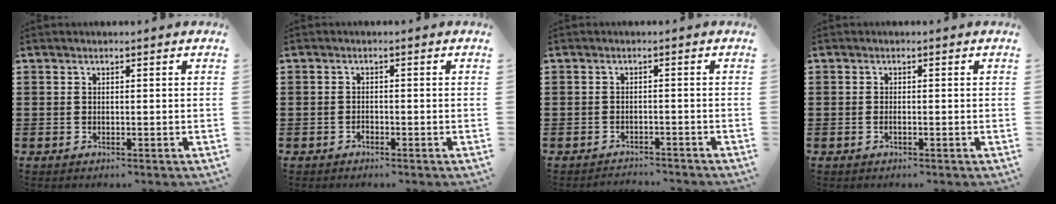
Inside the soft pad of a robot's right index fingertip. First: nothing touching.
{"total": 0.9, "force": [-0.7, 0.4, 0.2], "torque": [-0.007, 0.000, -0.015]}
{"total": 1.9, "force": [-1.9, 0.0, -0.2], "torque": [-0.003, 0.001, -0.043]}
{"total": 0.6, "force": [-0.3, 0.1, 0.5], "torque": [-0.010, -0.003, -0.005]}